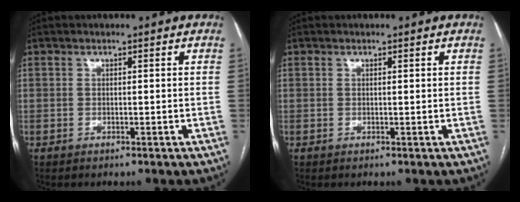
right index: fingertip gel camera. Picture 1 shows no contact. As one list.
[{"total": 0.0}]